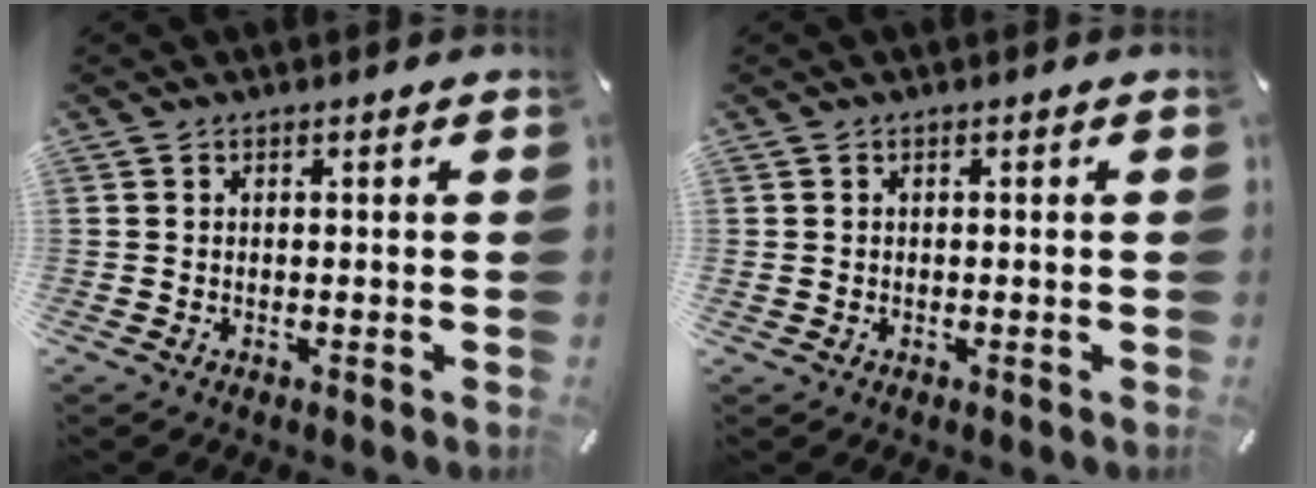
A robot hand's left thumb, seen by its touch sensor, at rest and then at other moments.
{"total": 0.7, "force": [-0.1, 0.6, 0.3], "torque": [-0.005, 0.004, -0.003]}